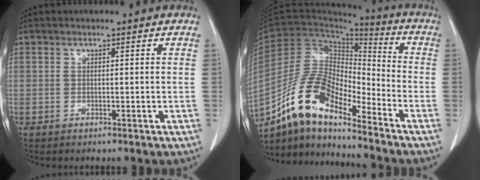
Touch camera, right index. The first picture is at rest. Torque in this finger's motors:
{"motor_torque": [0.17, -0.09, 0.20, 0.03]}